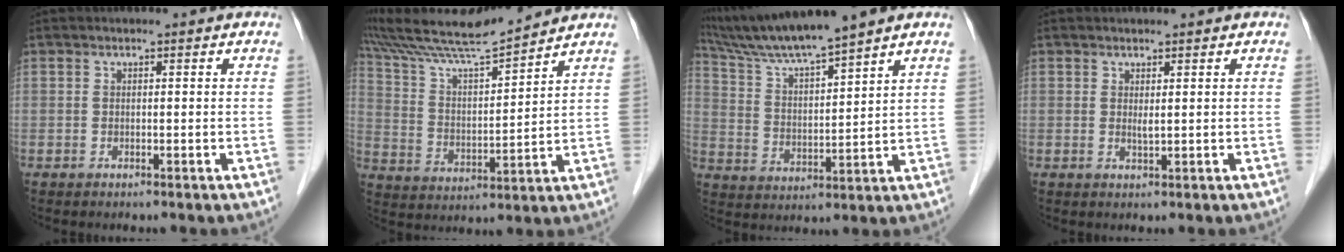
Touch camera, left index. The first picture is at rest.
{"total": 13.1, "force": [12.3, -0.4, 4.5], "torque": [-0.097, 0.007, 0.226]}
{"total": 11.2, "force": [9.8, -1.1, 5.3], "torque": [-0.106, 0.011, 0.185]}
{"total": 1.0, "force": [0.5, 0.1, 0.9], "torque": [-0.019, -0.002, 0.011]}